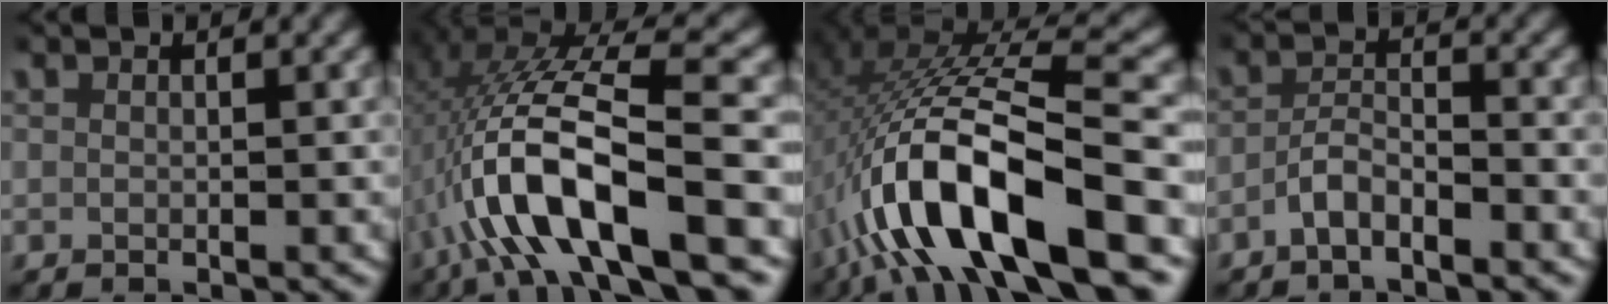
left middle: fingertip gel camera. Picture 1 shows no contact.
{"total": 10.1, "force": [-1.1, 3.6, 9.3], "torque": [-0.195, 0.001, -0.014]}
{"total": 11.8, "force": [-2.9, 4.7, 10.5], "torque": [-0.211, -0.008, -0.039]}
{"total": 2.9, "force": [-2.4, 1.2, 1.2], "torque": [-0.020, 0.005, -0.053]}